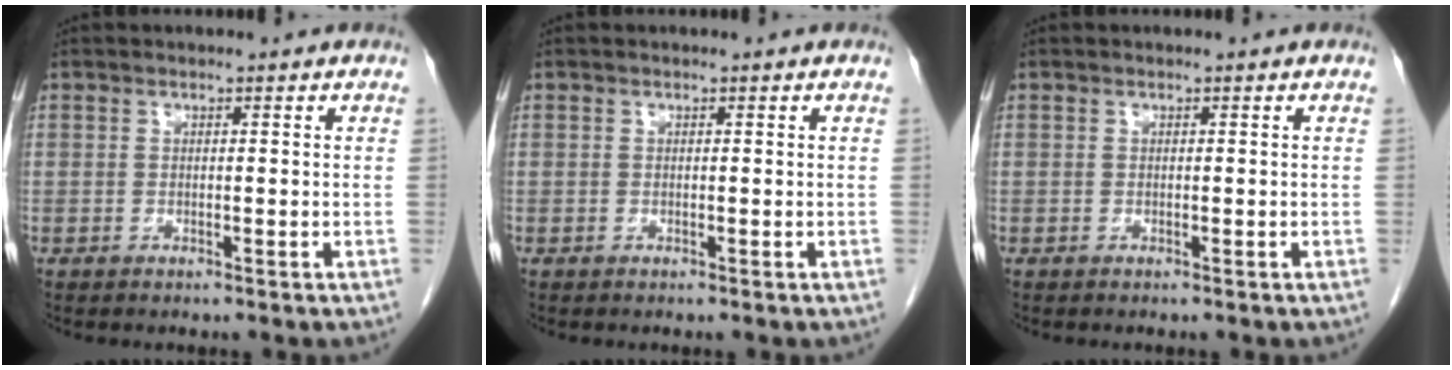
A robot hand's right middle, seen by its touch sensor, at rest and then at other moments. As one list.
[{"total": 0.0}, {"total": 0.0}]